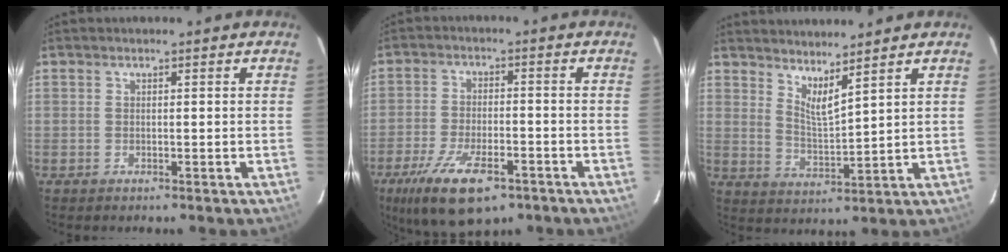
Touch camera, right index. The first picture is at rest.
{"total": 14.3, "force": [-8.8, 5.6, 9.8], "torque": [-0.209, -0.032, -0.148]}
{"total": 5.9, "force": [4.9, 0.3, 3.2], "torque": [-0.054, -0.011, 0.085]}